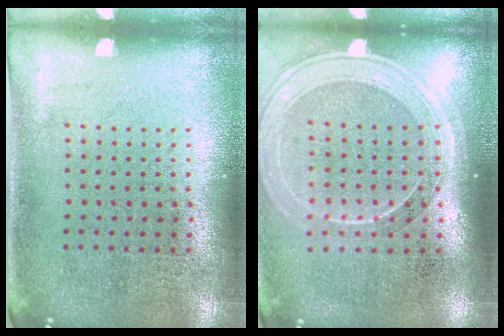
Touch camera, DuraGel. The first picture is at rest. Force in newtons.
{"total": 1.7, "press": 1.5, "slide": 0.7}